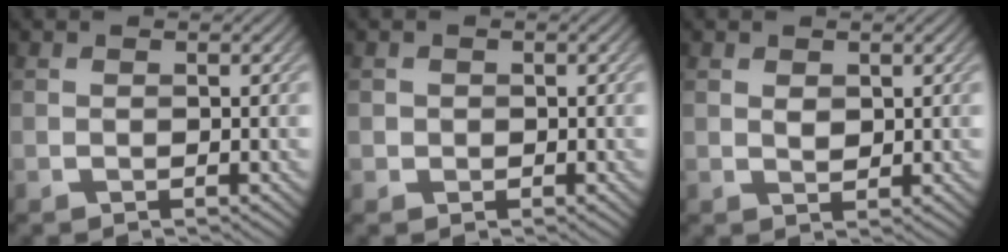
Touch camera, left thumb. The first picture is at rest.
{"total": 1.1, "force": [0.0, 1.1, 0.1], "torque": [0.001, -0.004, -0.004]}
{"total": 1.2, "force": [0.7, 0.8, 0.6], "torque": [-0.016, -0.002, 0.015]}